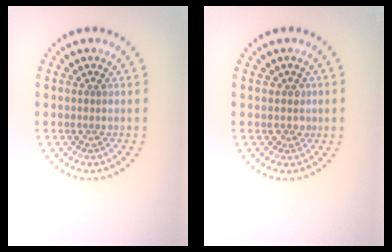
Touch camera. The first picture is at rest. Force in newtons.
{"total": 1.1, "press": 0.9, "slide": 0.6}